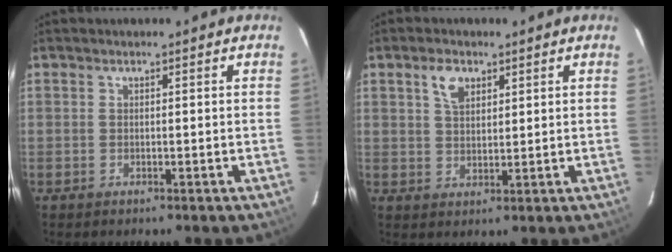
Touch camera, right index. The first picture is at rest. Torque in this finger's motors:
{"motor_torque": [0.13, 0.09, 0.08, 0.03]}